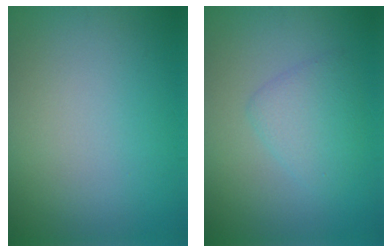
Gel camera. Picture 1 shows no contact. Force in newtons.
{"total": 2.6, "press": 2.6, "slide": 0.3}